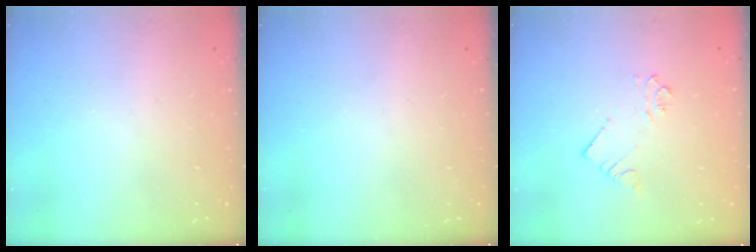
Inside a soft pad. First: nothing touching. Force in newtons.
{"total": 0.0}
{"total": 3.2, "press": 3.2, "slide": 0.2}